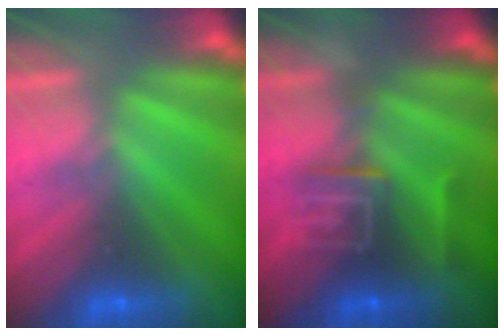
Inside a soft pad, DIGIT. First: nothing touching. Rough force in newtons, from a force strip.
{"total": 8.6}